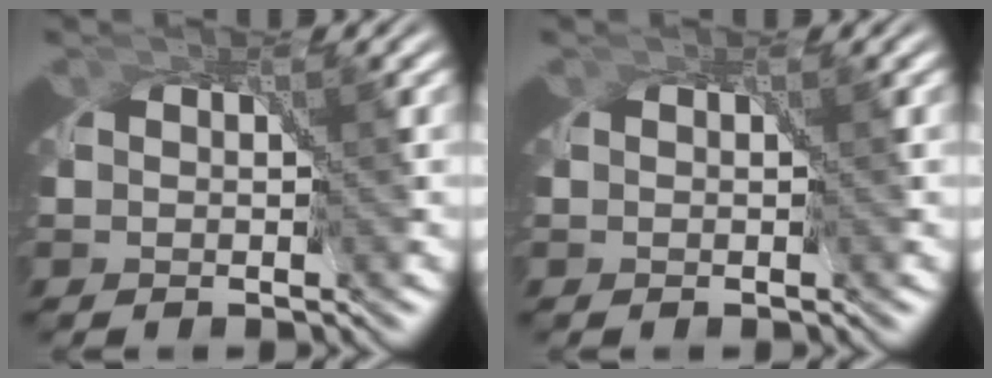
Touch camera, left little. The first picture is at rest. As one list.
[{"total": 0.0}]